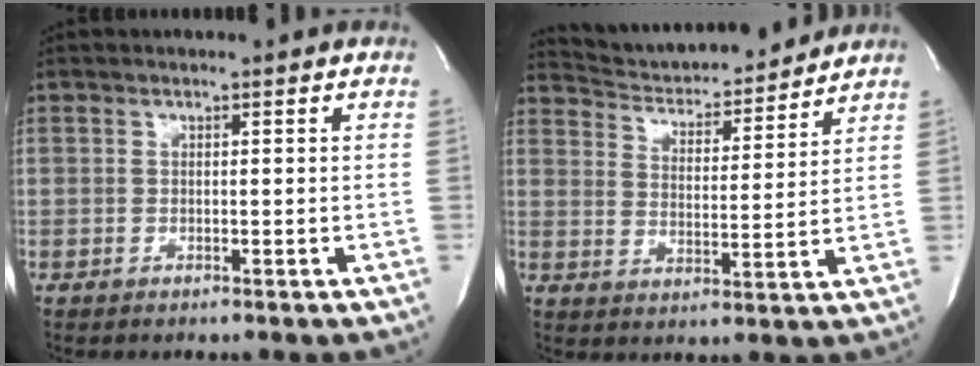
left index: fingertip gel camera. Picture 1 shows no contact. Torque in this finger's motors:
{"motor_torque": [0.04, -0.15, 0.09, 0.03]}